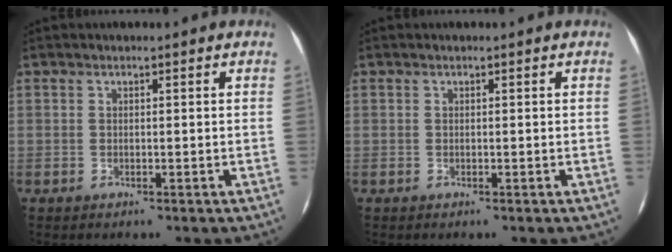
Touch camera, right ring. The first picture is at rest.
{"total": 0.0}